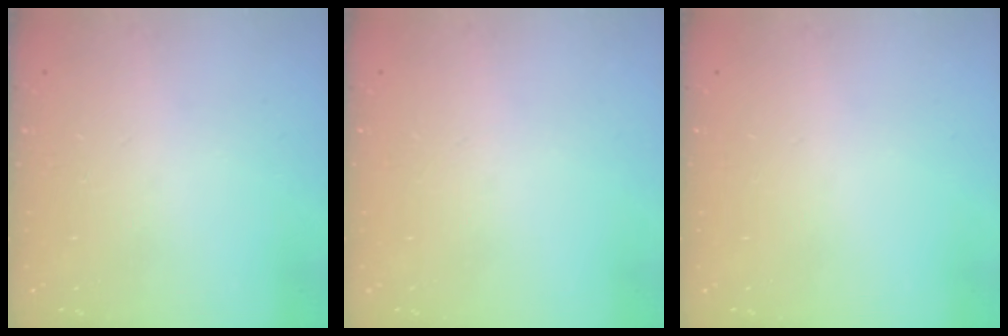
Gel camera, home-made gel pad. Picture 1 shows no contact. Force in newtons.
{"total": 0.0}
{"total": 0.0}